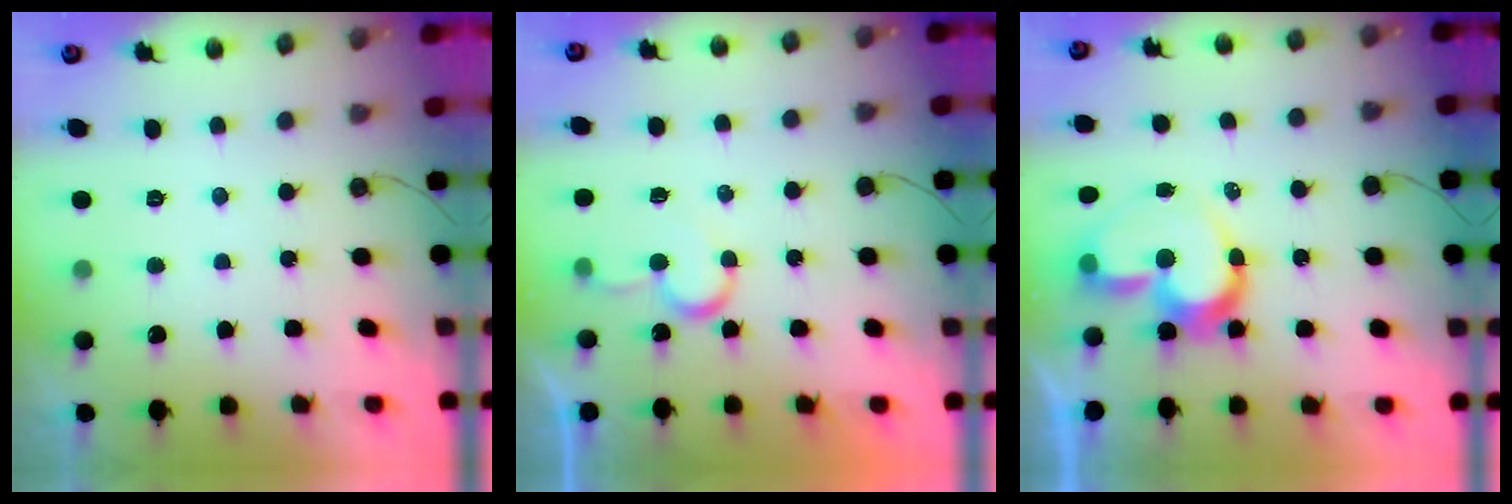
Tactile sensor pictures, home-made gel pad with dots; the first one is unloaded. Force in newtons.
{"total": 6.9, "press": 6.9, "slide": 0.6}
{"total": 11.8, "press": 11.8, "slide": 1.3}